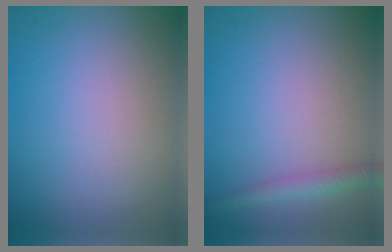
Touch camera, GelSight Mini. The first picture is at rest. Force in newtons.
{"total": 2.0, "press": 2.0, "slide": 0.1}